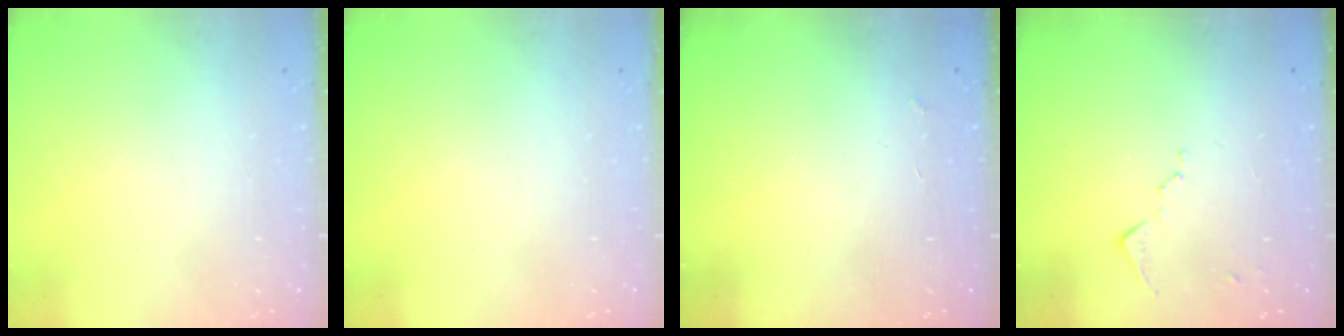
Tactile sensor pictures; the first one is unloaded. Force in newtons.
{"total": 0.0}
{"total": 2.9, "press": 2.9, "slide": 0.5}
{"total": 8.1, "press": 8.1, "slide": 0.9}